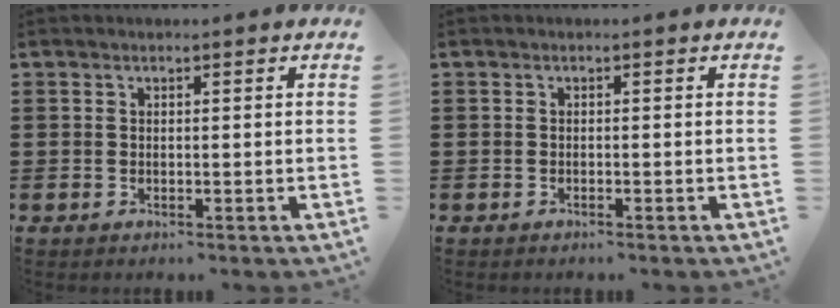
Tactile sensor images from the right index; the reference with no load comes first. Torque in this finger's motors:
{"motor_torque": [-0.07, 0.09, -0.24, -0.20]}